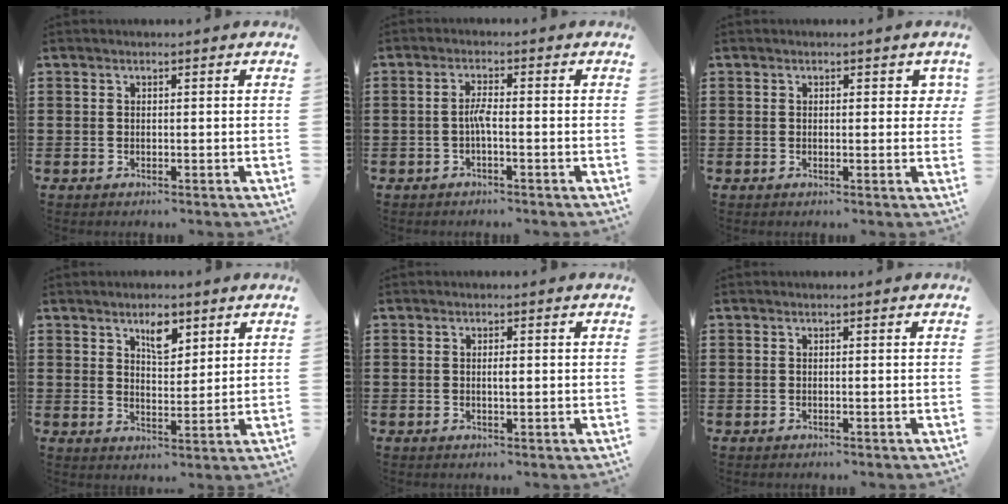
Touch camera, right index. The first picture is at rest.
{"total": 2.5, "force": [-0.7, 0.2, 2.4], "torque": [-0.053, -0.003, -0.016]}
{"total": 1.7, "force": [0.7, 1.3, 0.9], "torque": [-0.006, 0.001, 0.008]}
{"total": 4.8, "force": [3.0, 2.0, 3.1], "torque": [-0.053, -0.001, 0.050]}
{"total": 1.3, "force": [0.1, 0.3, 1.3], "torque": [-0.025, 0.000, 0.001]}
{"total": 0.0}